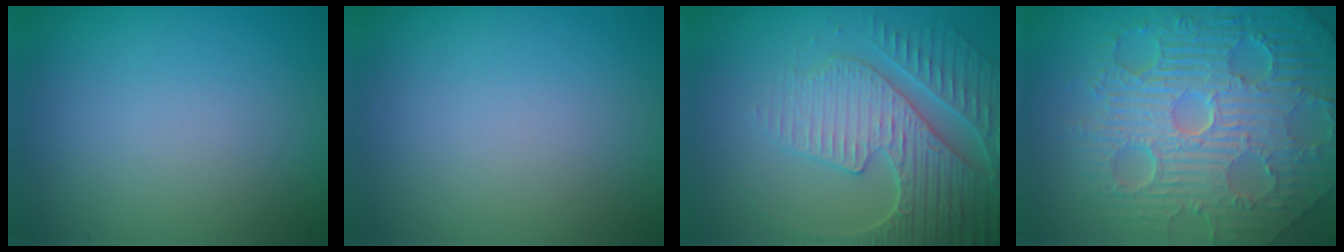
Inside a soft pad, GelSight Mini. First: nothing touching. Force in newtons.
{"total": 0.0}
{"total": 6.4, "press": 5.4, "slide": 3.5}
{"total": 11.2, "press": 7.4, "slide": 8.5}